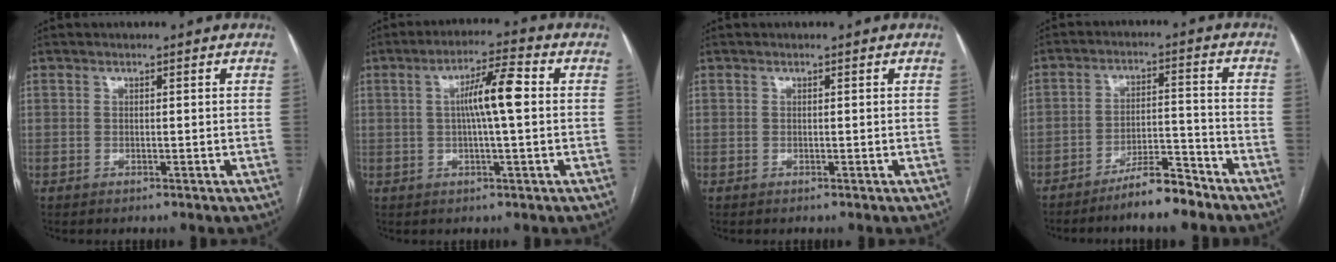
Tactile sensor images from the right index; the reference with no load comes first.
{"total": 7.4, "force": [0.7, 0.5, 7.4], "torque": [-0.131, 0.013, 0.008]}
{"total": 0.0}
{"total": 7.3, "force": [-6.1, 1.0, 3.9], "torque": [-0.063, 0.001, -0.107]}